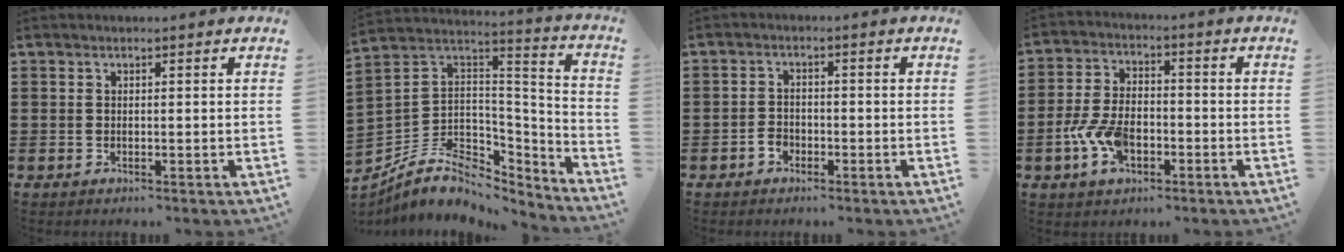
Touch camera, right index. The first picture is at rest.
{"total": 8.6, "force": [-5.3, 5.5, 3.9], "torque": [-0.099, -0.003, -0.097]}
{"total": 2.1, "force": [-1.4, 1.4, 0.7], "torque": [-0.018, -0.001, -0.029]}
{"total": 7.5, "force": [-2.7, 4.2, 5.6], "torque": [-0.136, 0.000, -0.055]}